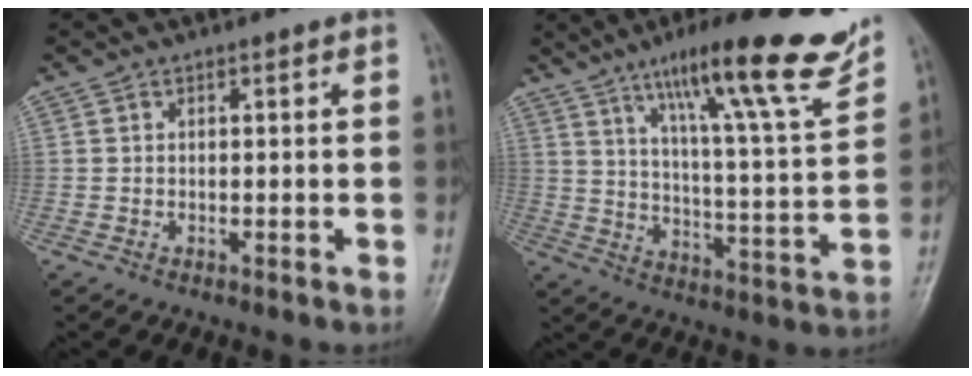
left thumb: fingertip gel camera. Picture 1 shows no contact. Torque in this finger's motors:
{"motor_torque": [1.02, 0.43, 1.39, -1.40, 0.29]}